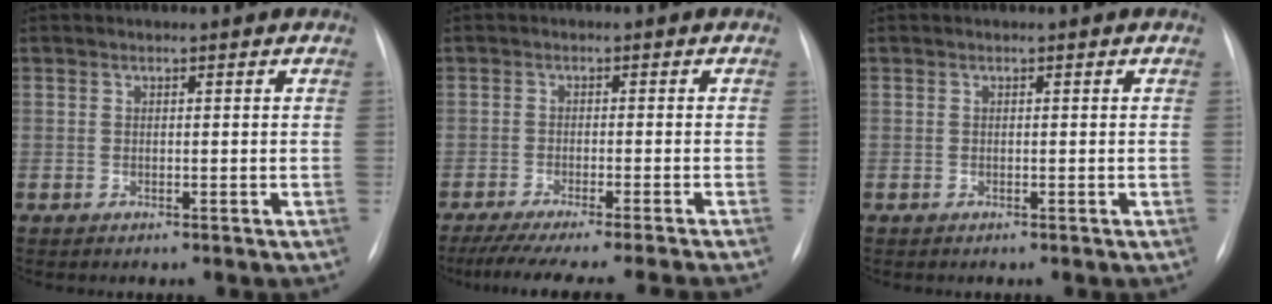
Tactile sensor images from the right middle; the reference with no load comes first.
{"total": 16.0, "force": [-14.4, -1.0, 7.1], "torque": [-0.095, -0.041, -0.202]}
{"total": 0.0}